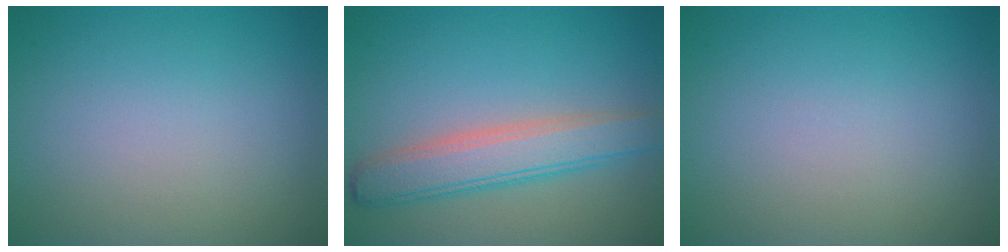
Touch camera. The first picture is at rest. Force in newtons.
{"total": 4.7, "press": 4.7, "slide": 0.2}
{"total": 0.0}